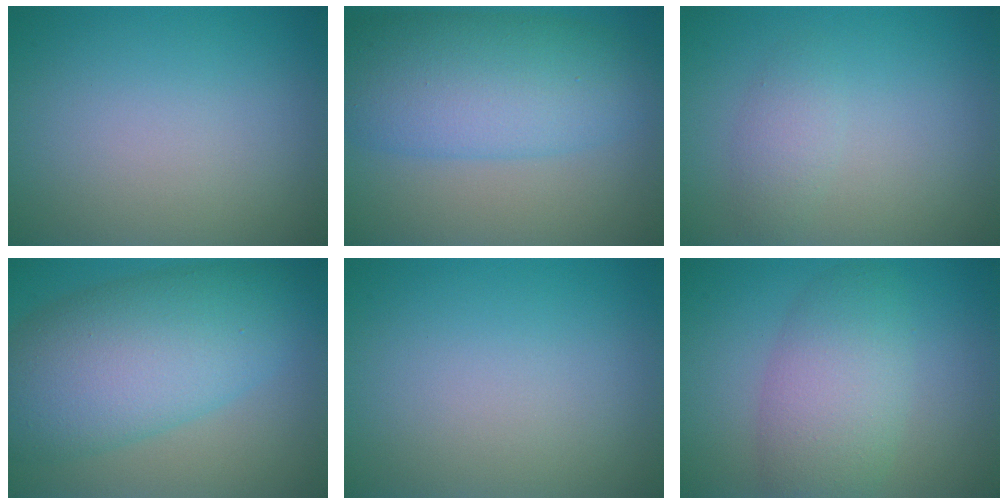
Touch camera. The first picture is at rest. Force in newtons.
{"total": 8.7, "press": 8.7, "slide": 0.2}
{"total": 1.6, "press": 1.6, "slide": 0.0}
{"total": 10.5, "press": 10.5, "slide": 0.2}
{"total": 0.0}
{"total": 5.3, "press": 5.3, "slide": 0.2}